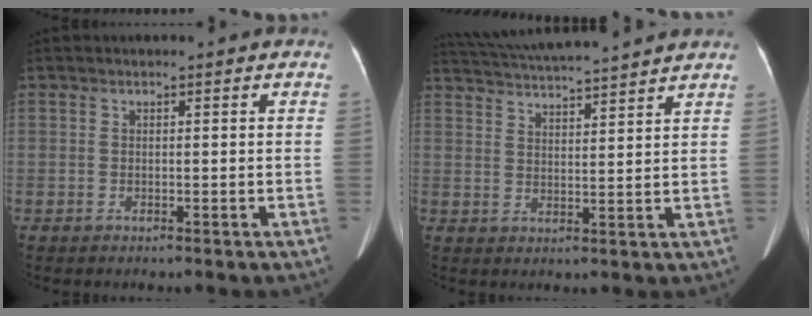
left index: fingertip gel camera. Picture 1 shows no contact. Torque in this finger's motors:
{"motor_torque": [0.40, -1.74, 0.05, 0.07]}